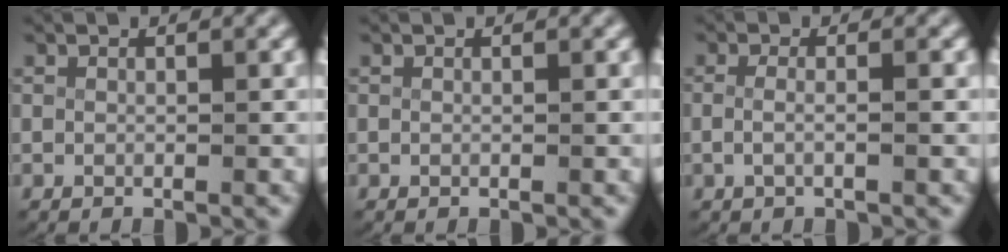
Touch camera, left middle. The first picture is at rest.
{"total": 0.0}
{"total": 1.5, "force": [-0.7, 0.3, 1.3], "torque": [-0.040, -0.010, -0.008]}